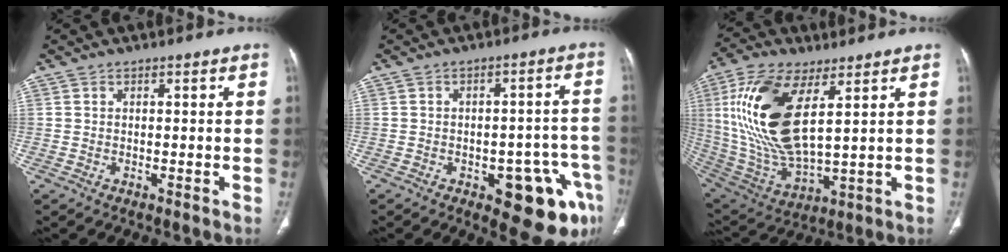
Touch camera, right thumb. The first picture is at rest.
{"total": 13.4, "force": [-6.1, 5.7, 10.5], "torque": [-0.081, 0.036, -0.064]}
{"total": 21.0, "force": [6.1, 8.9, 18.0], "torque": [-0.378, -0.027, 0.126]}